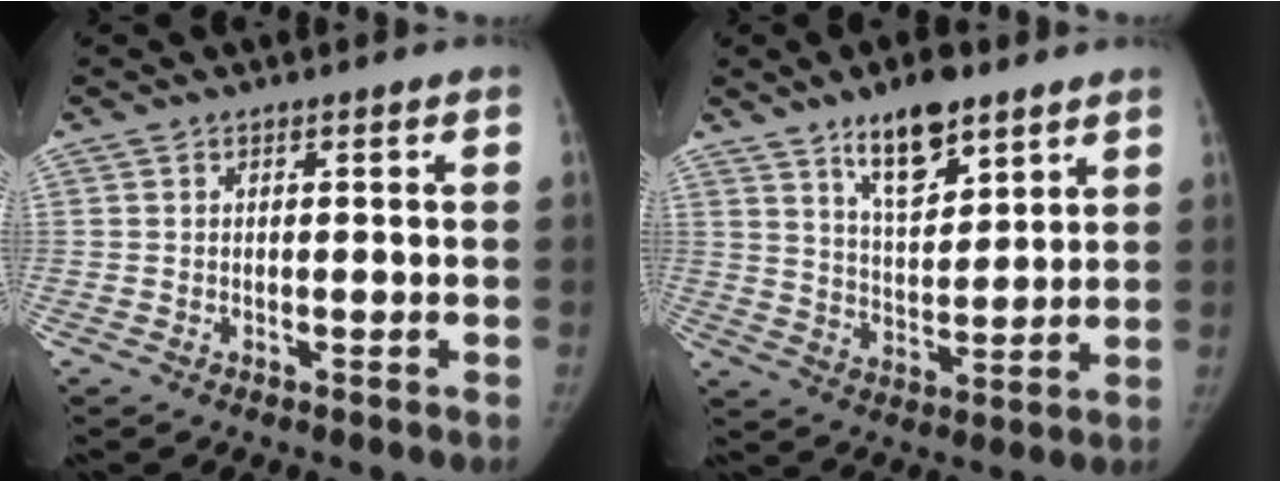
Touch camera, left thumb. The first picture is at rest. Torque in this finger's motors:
{"motor_torque": [1.61, 0.37, 1.35, -1.41, 0.35]}